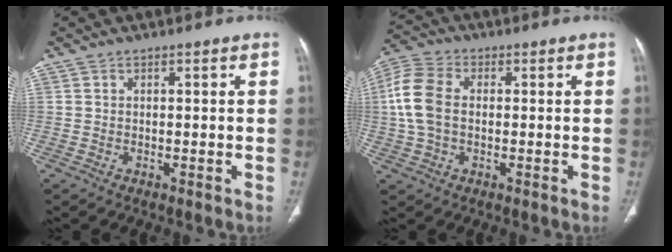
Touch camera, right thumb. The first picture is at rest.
{"total": 9.5, "force": [0.4, 6.3, 7.1], "torque": [-0.159, 0.021, 0.003]}